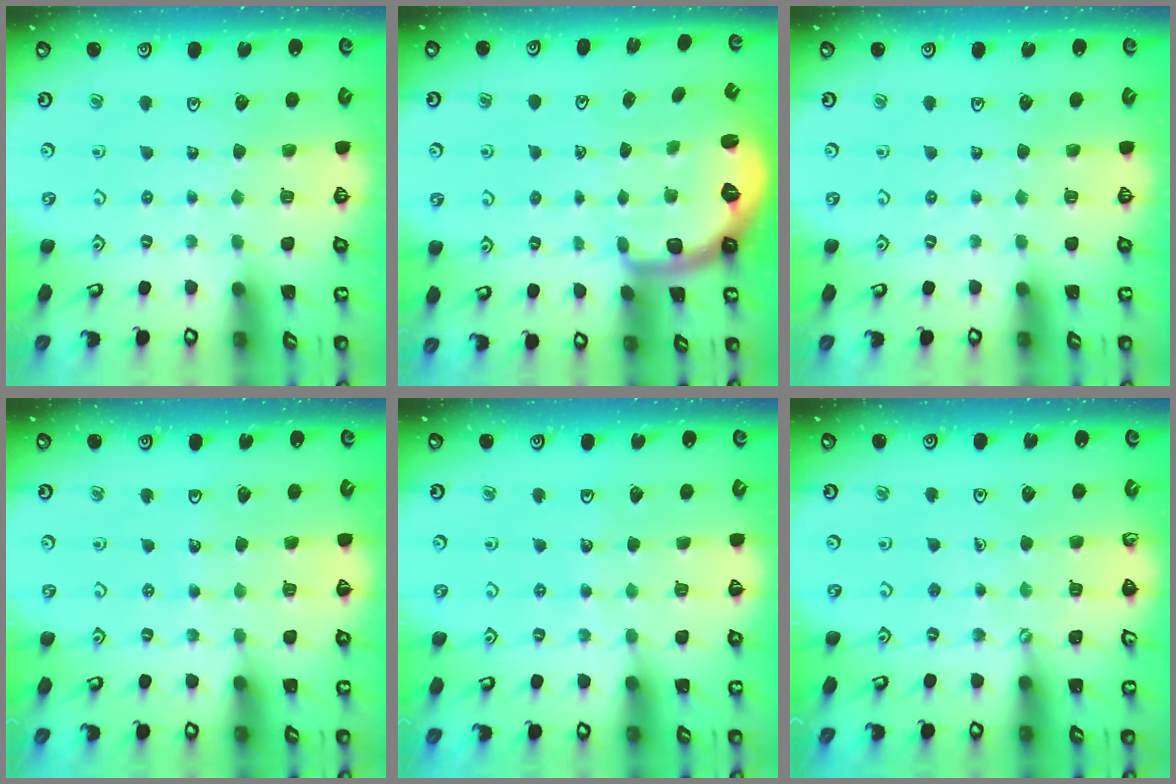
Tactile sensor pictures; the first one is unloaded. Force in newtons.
{"total": 1.7, "press": 1.6, "slide": 0.4}
{"total": 0.0}
{"total": 2.5, "press": 2.5, "slide": 0.2}
{"total": 4.9, "press": 4.9, "slide": 0.4}
{"total": 1.4, "press": 1.3, "slide": 0.3}